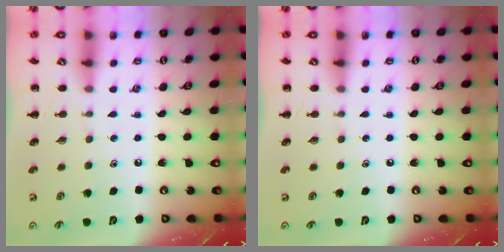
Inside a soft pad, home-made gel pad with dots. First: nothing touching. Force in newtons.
{"total": 0.0}